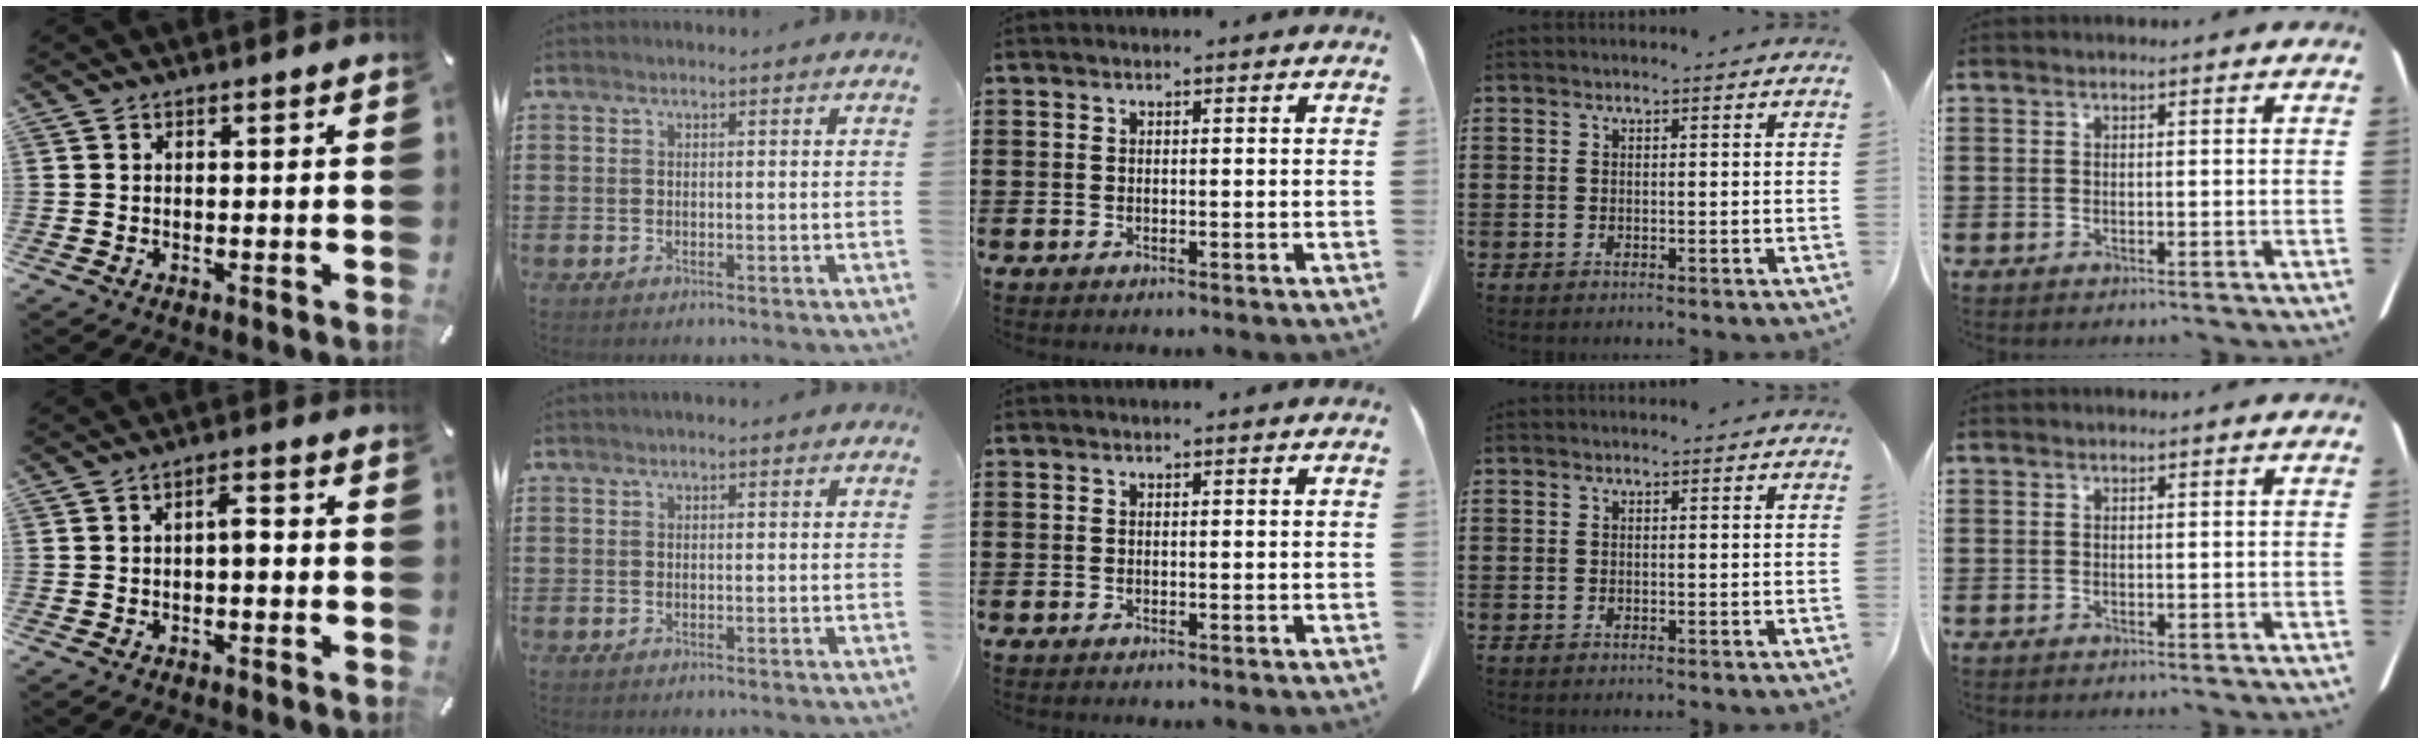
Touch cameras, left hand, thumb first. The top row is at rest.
{"thumb": {"total": 3.6, "force": [-0.6, 1.6, 3.2], "torque": [-0.052, 0.010, -0.014]}, "index": {"total": 0.6, "force": [-0.4, 0.2, 0.3], "torque": [-0.008, -0.001, -0.008]}}